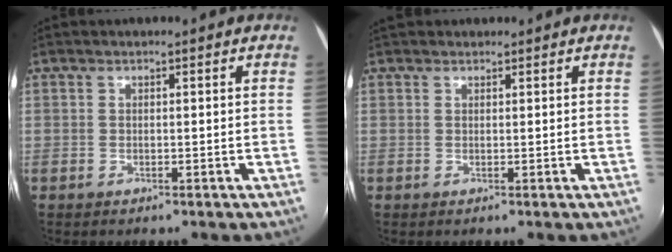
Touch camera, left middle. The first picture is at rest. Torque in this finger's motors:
{"motor_torque": [0.34, -0.38, 0.01, 0.03]}